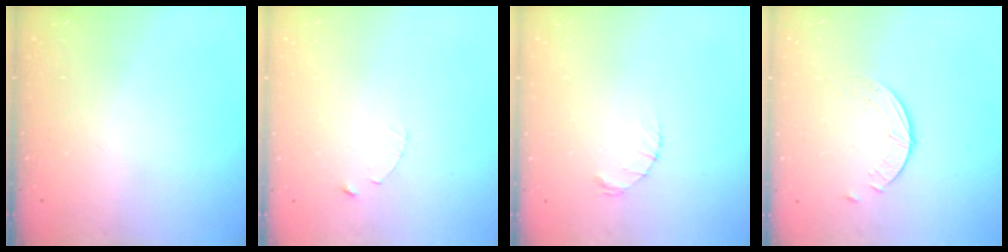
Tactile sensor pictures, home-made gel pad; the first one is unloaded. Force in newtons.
{"total": 1.0, "press": 1.0, "slide": 0.2}
{"total": 1.2, "press": 1.1, "slide": 0.2}
{"total": 1.8, "press": 1.8, "slide": 0.2}